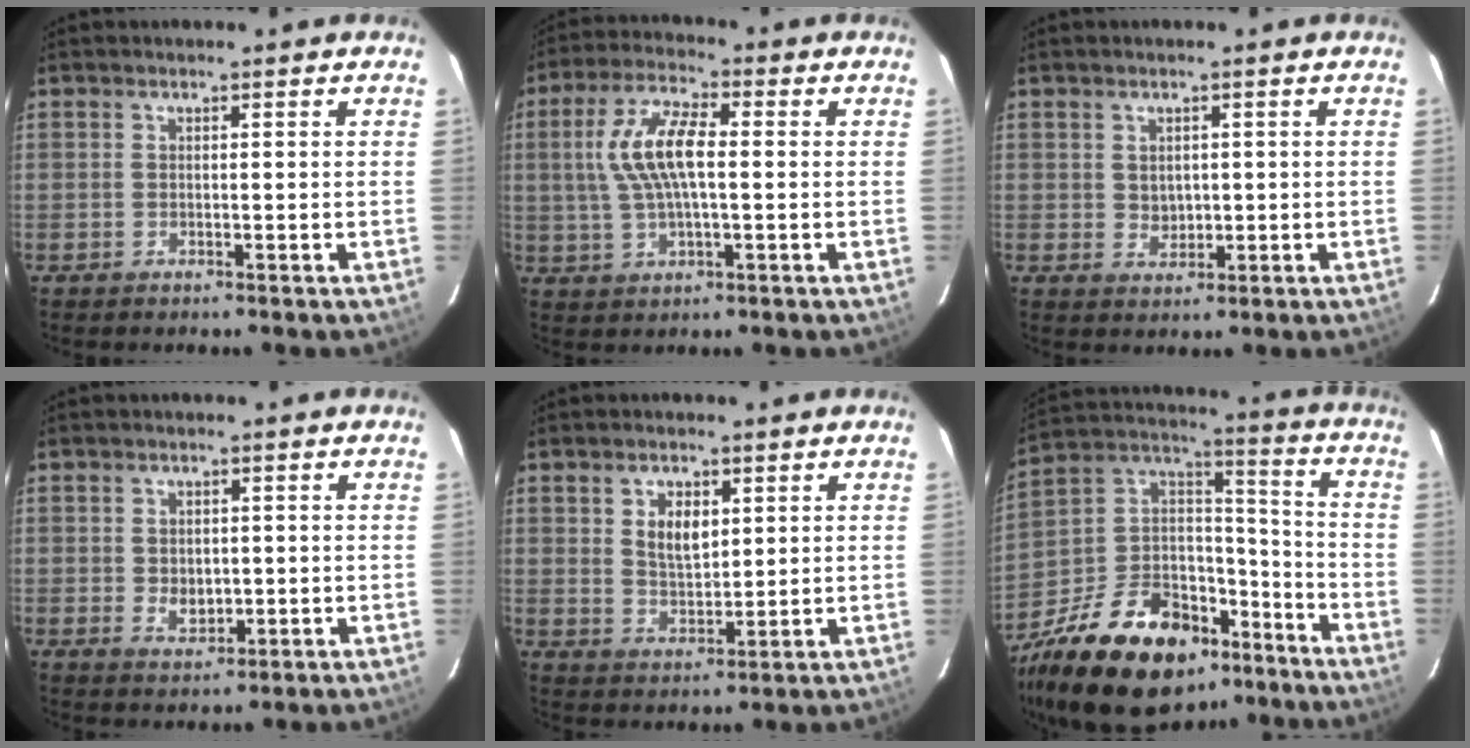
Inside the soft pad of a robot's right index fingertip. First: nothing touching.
{"total": 10.5, "force": [0.8, 3.9, 9.8], "torque": [-0.199, 0.015, 0.016]}
{"total": 2.7, "force": [0.3, 2.4, 1.1], "torque": [-0.016, 0.000, 0.011]}
{"total": 4.7, "force": [-0.5, 3.5, 3.1], "torque": [-0.055, -0.006, 0.000]}
{"total": 5.2, "force": [1.9, 2.4, 4.2], "torque": [-0.076, 0.000, 0.038]}
{"total": 28.9, "force": [-18.6, 15.8, 15.5], "torque": [-0.321, 0.043, -0.281]}